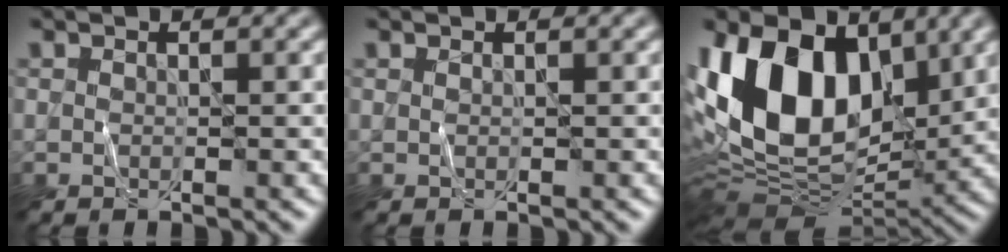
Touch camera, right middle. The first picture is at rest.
{"total": 0.0}
{"total": 14.4, "force": [2.6, 9.0, 11.0], "torque": [-0.205, 0.010, 0.031]}